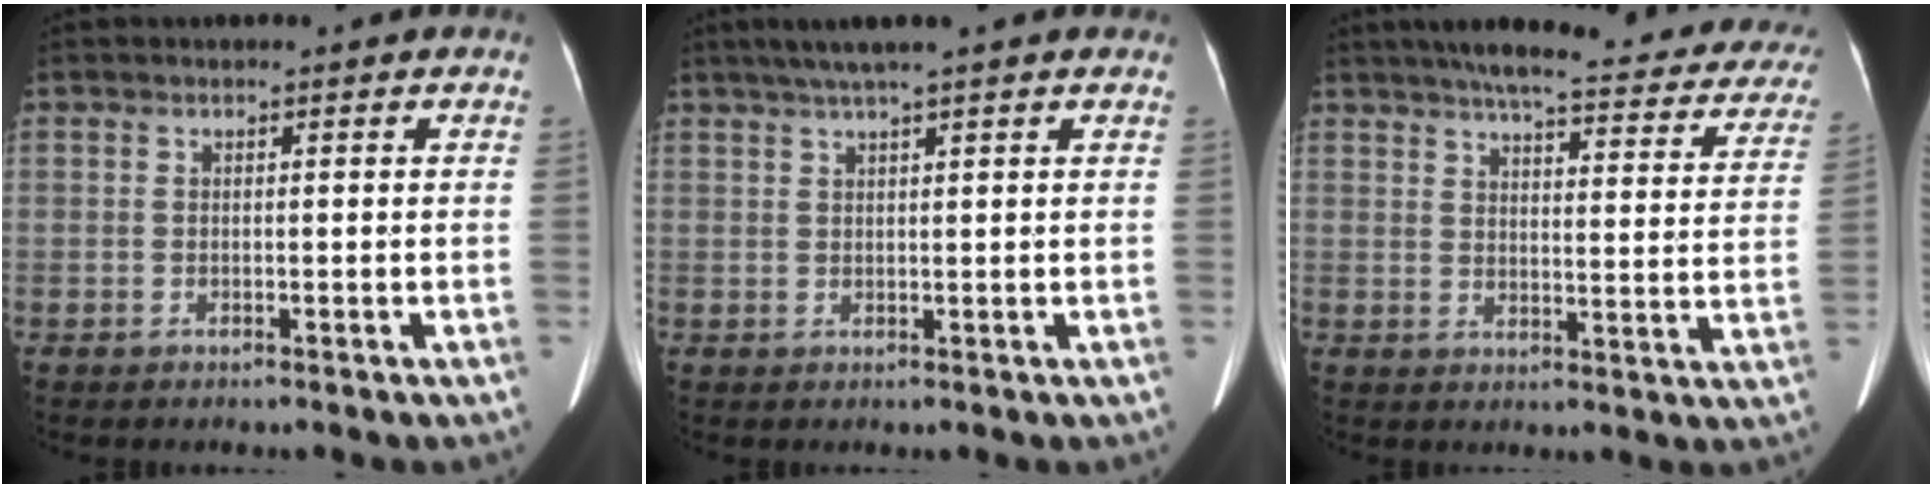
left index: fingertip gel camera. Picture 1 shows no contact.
{"total": 7.5, "force": [5.8, 0.1, 4.8], "torque": [-0.076, 0.038, 0.086]}
{"total": 26.3, "force": [22.5, 5.1, 12.7], "torque": [-0.172, -0.021, 0.259]}